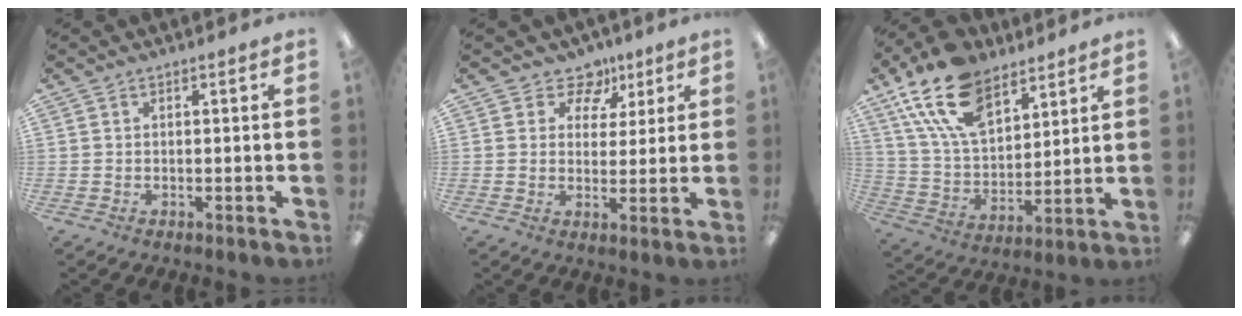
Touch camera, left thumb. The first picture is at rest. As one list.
[{"total": 8.1, "force": [4.7, 6.1, 2.6], "torque": [-0.035, -0.024, 0.084]}, {"total": 18.9, "force": [11.6, 10.5, 10.6], "torque": [-0.223, -0.045, 0.213]}]